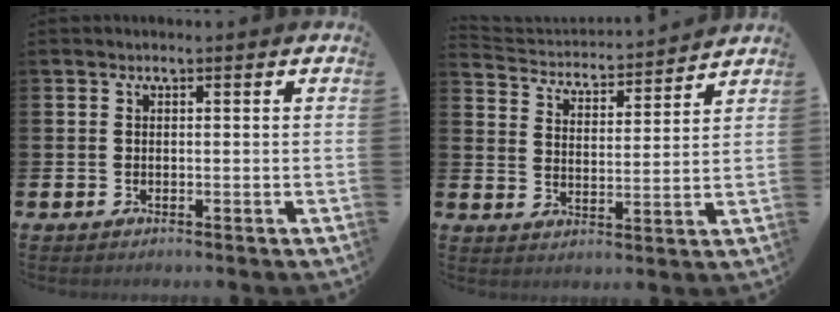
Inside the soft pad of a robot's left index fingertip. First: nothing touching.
{"total": 3.6, "force": [3.5, 1.0, 0.0], "torque": [-0.023, -0.039, 0.054]}